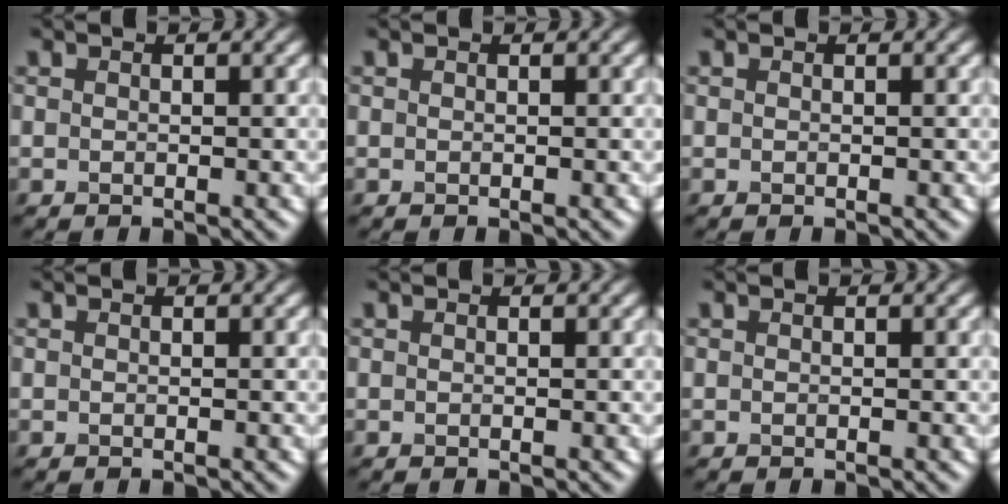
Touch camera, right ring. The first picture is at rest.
{"total": 0.0}
{"total": 0.0}
{"total": 0.0}
{"total": 0.0}
{"total": 0.0}